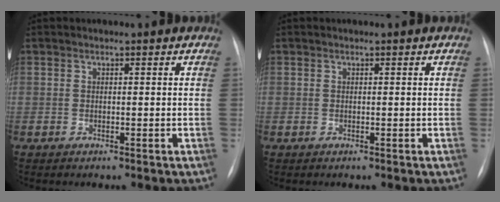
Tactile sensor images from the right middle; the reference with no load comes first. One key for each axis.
{"total": 0.0}